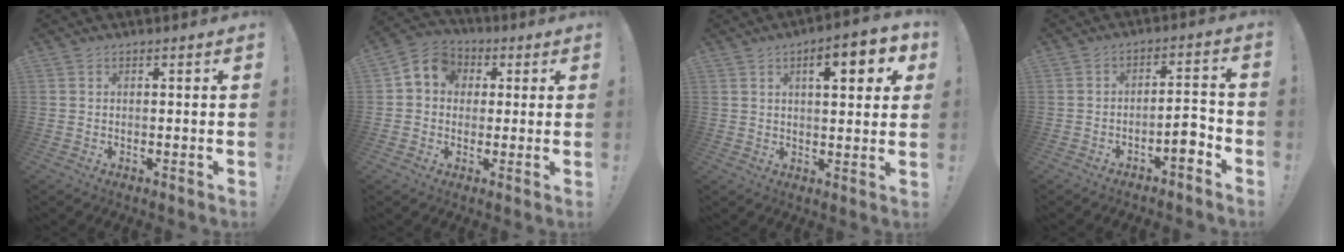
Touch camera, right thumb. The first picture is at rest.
{"total": 7.5, "force": [1.4, 6.7, 3.1], "torque": [-0.039, 0.003, 0.028]}
{"total": 9.6, "force": [3.8, 2.9, 8.4], "torque": [-0.104, -0.012, 0.052]}
{"total": 6.3, "force": [-3.6, 1.8, 4.8], "torque": [-0.066, 0.012, -0.062]}